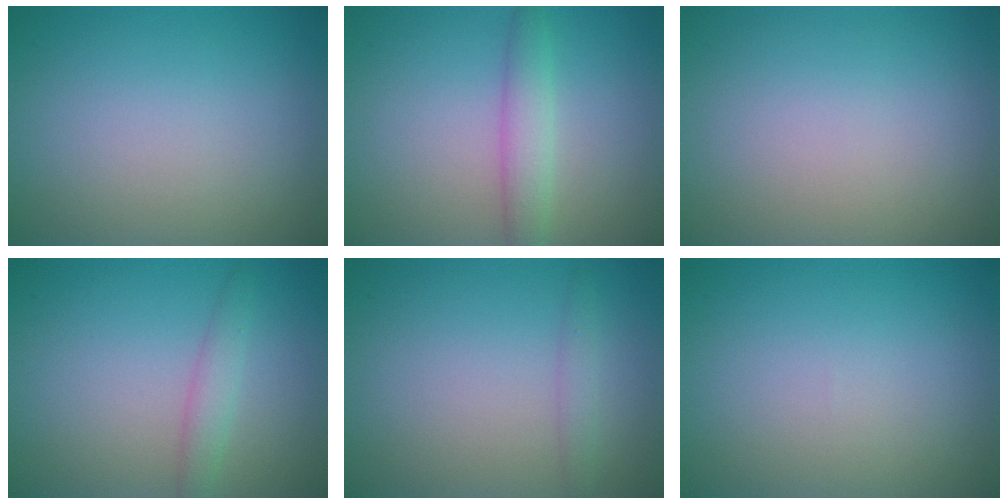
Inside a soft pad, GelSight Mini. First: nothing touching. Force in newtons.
{"total": 2.6, "press": 2.6, "slide": 0.1}
{"total": 0.0}
{"total": 1.8, "press": 1.7, "slide": 0.2}
{"total": 1.1, "press": 1.1, "slide": 0.1}
{"total": 0.0}